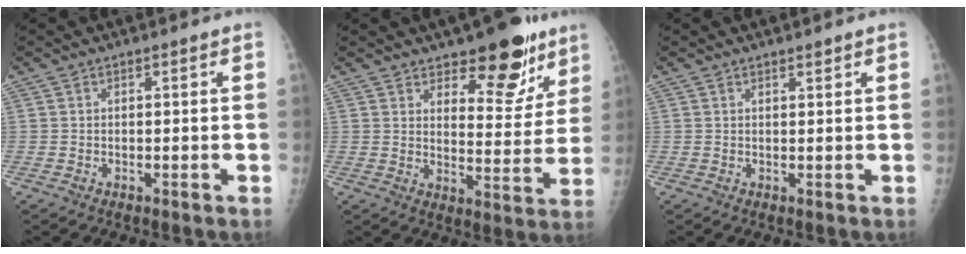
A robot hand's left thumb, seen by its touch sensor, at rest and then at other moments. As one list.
[{"total": 12.9, "force": [8.9, 5.6, 7.4], "torque": [-0.049, -0.062, 0.133]}, {"total": 1.2, "force": [1.0, 0.3, 0.6], "torque": [-0.006, -0.007, 0.016]}]